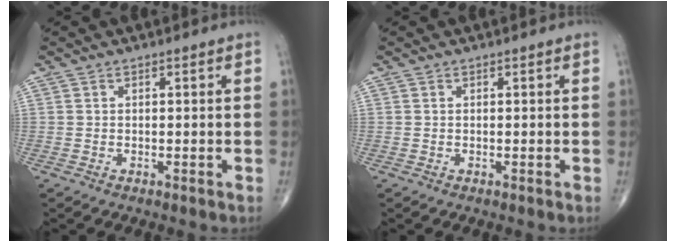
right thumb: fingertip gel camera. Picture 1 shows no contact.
{"total": 0.0}